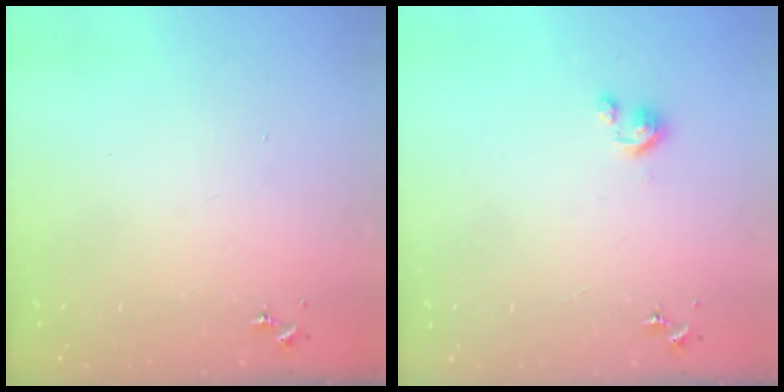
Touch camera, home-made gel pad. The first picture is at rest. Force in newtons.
{"total": 2.8, "press": 2.8, "slide": 0.3}